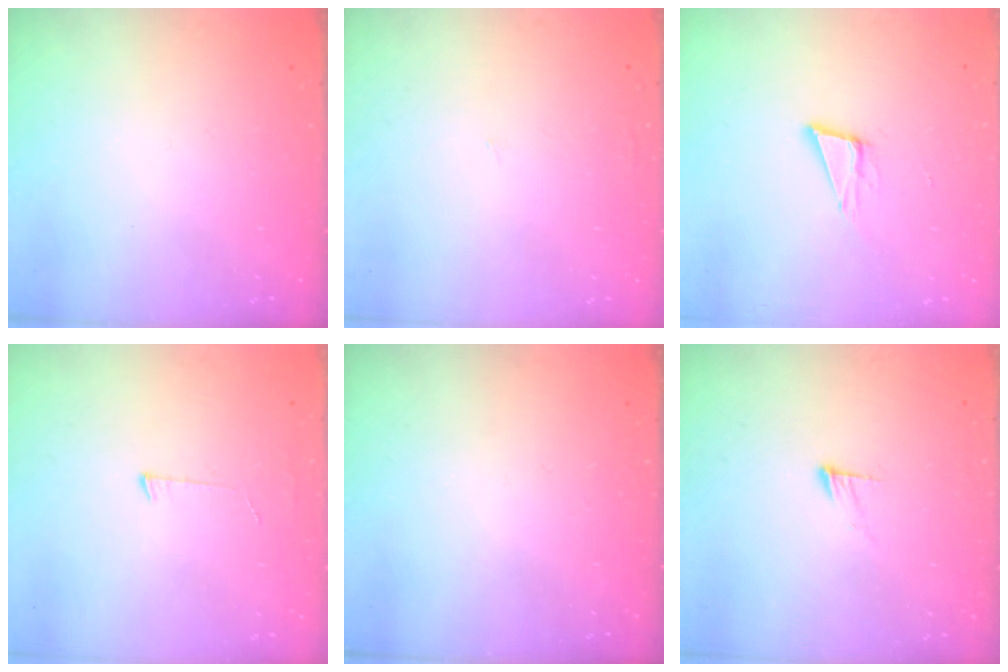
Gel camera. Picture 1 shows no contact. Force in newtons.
{"total": 0.9, "press": 0.9, "slide": 0.0}
{"total": 7.7, "press": 7.0, "slide": 3.2}
{"total": 3.0, "press": 3.0, "slide": 0.3}
{"total": 0.0}
{"total": 4.5, "press": 4.5, "slide": 0.4}